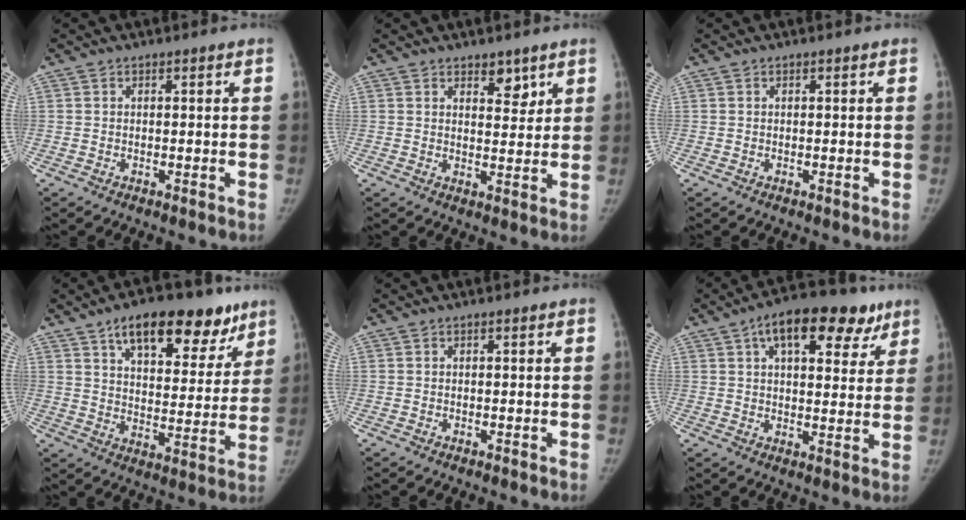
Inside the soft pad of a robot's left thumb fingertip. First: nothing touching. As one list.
[{"total": 4.3, "force": [2.9, 2.3, 2.2], "torque": [-0.005, -0.020, 0.043]}, {"total": 0.0}, {"total": 20.1, "force": [12.5, 9.4, 12.6], "torque": [-0.135, -0.032, 0.188]}, {"total": 0.0}, {"total": 17.2, "force": [9.2, 8.6, 11.8], "torque": [-0.133, 0.002, 0.130]}]